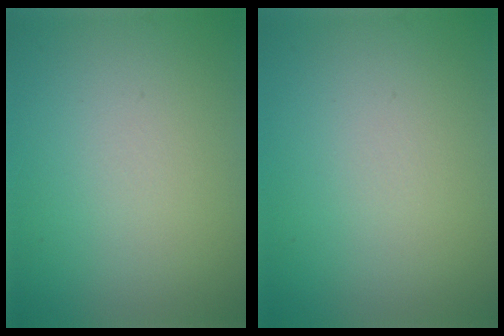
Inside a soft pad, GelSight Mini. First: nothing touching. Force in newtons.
{"total": 0.0}